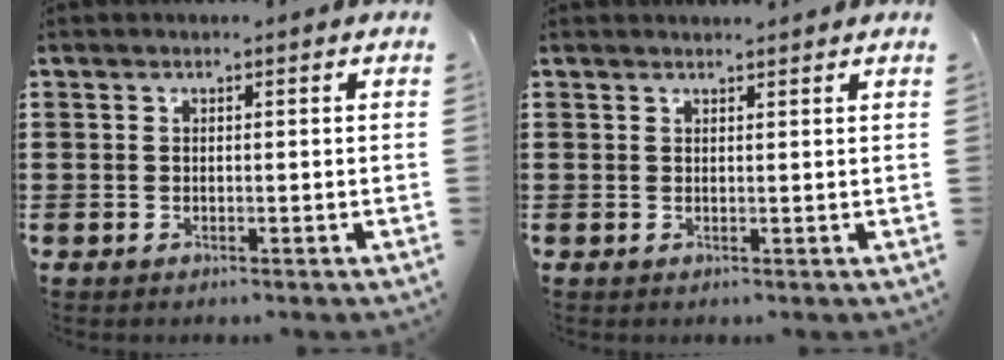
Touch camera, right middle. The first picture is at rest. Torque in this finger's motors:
{"motor_torque": [-0.06, -0.17, -0.14, -0.02]}